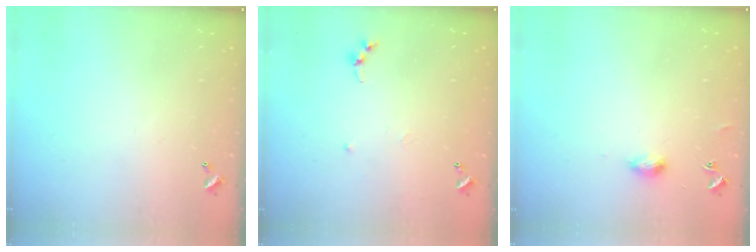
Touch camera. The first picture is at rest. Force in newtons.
{"total": 7.0, "press": 7.0, "slide": 0.7}
{"total": 3.8, "press": 3.8, "slide": 0.6}